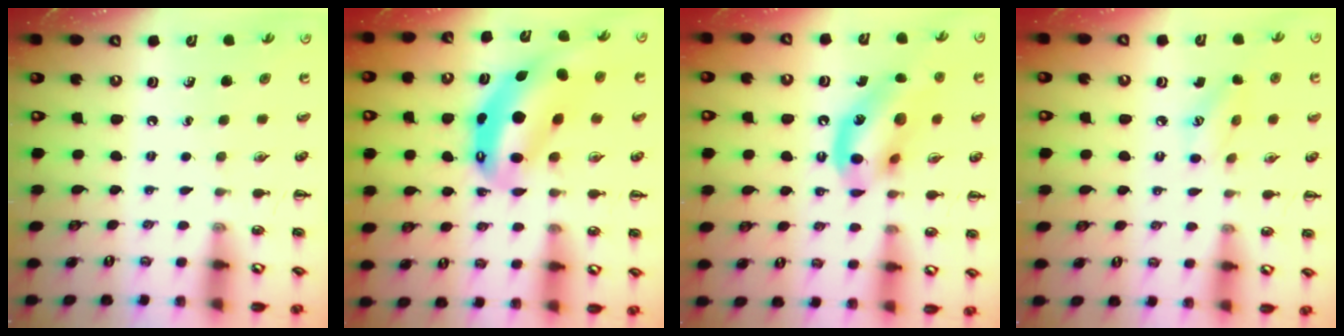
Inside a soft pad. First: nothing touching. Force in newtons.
{"total": 10.9, "press": 10.6, "slide": 2.6}
{"total": 14.0, "press": 13.6, "slide": 3.3}
{"total": 7.0, "press": 6.8, "slide": 1.6}